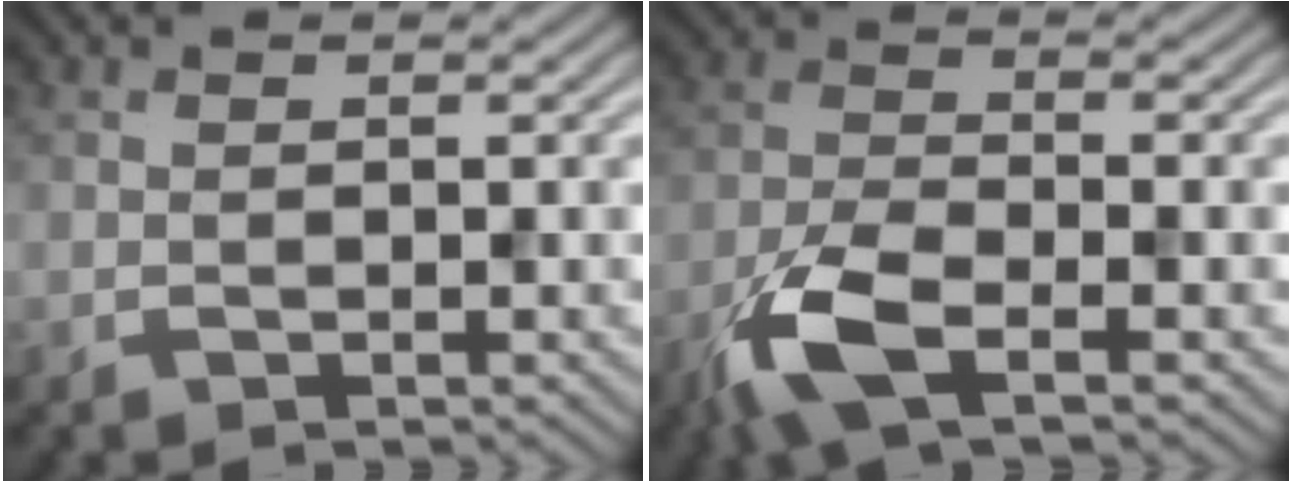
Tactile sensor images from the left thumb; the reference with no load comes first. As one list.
[{"total": 7.3, "force": [-4.0, 2.5, 5.6], "torque": [-0.128, -0.006, -0.093]}]